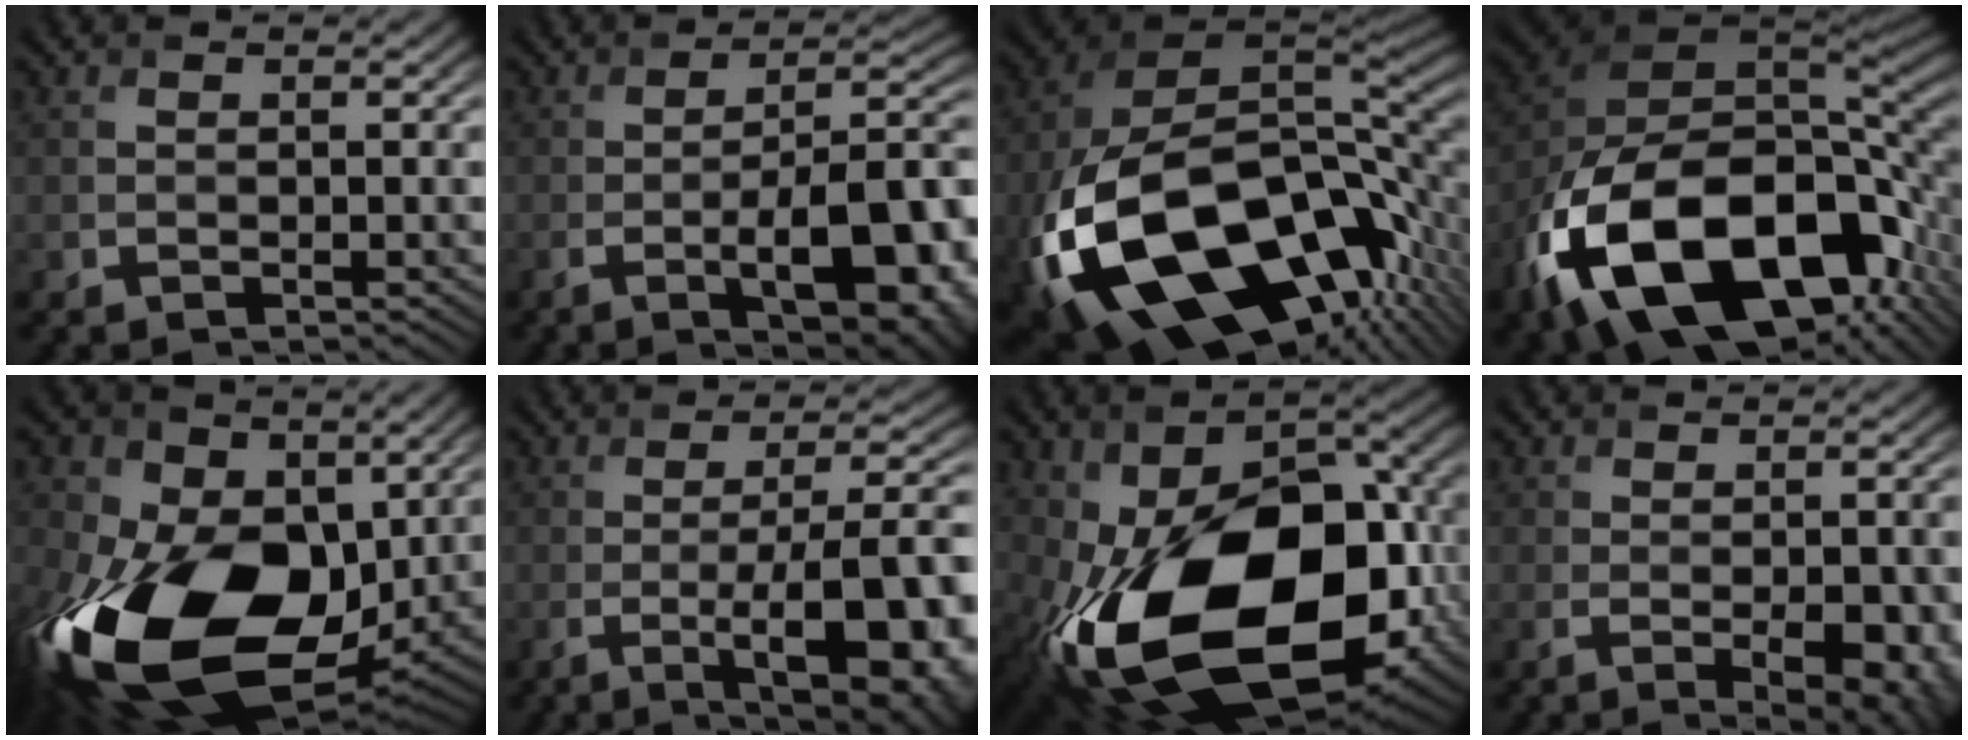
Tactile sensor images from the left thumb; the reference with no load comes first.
{"total": 13.1, "force": [-4.8, 4.2, 11.4], "torque": [-0.159, -0.001, -0.066]}
{"total": 22.4, "force": [-7.7, 11.6, 17.5], "torque": [-0.381, -0.052, -0.113]}
{"total": 21.9, "force": [-9.3, 11.8, 16.0], "torque": [-0.351, -0.062, -0.124]}
{"total": 20.9, "force": [-2.2, 13.8, 15.5], "torque": [-0.341, -0.069, -0.021]}
{"total": 13.3, "force": [-4.3, 3.7, 12.0], "torque": [-0.146, 0.000, -0.058]}
{"total": 20.9, "force": [-5.2, 11.9, 16.3], "torque": [-0.318, -0.042, -0.071]}
{"total": 4.5, "force": [-1.4, 1.5, 4.0], "torque": [-0.056, -0.010, -0.008]}